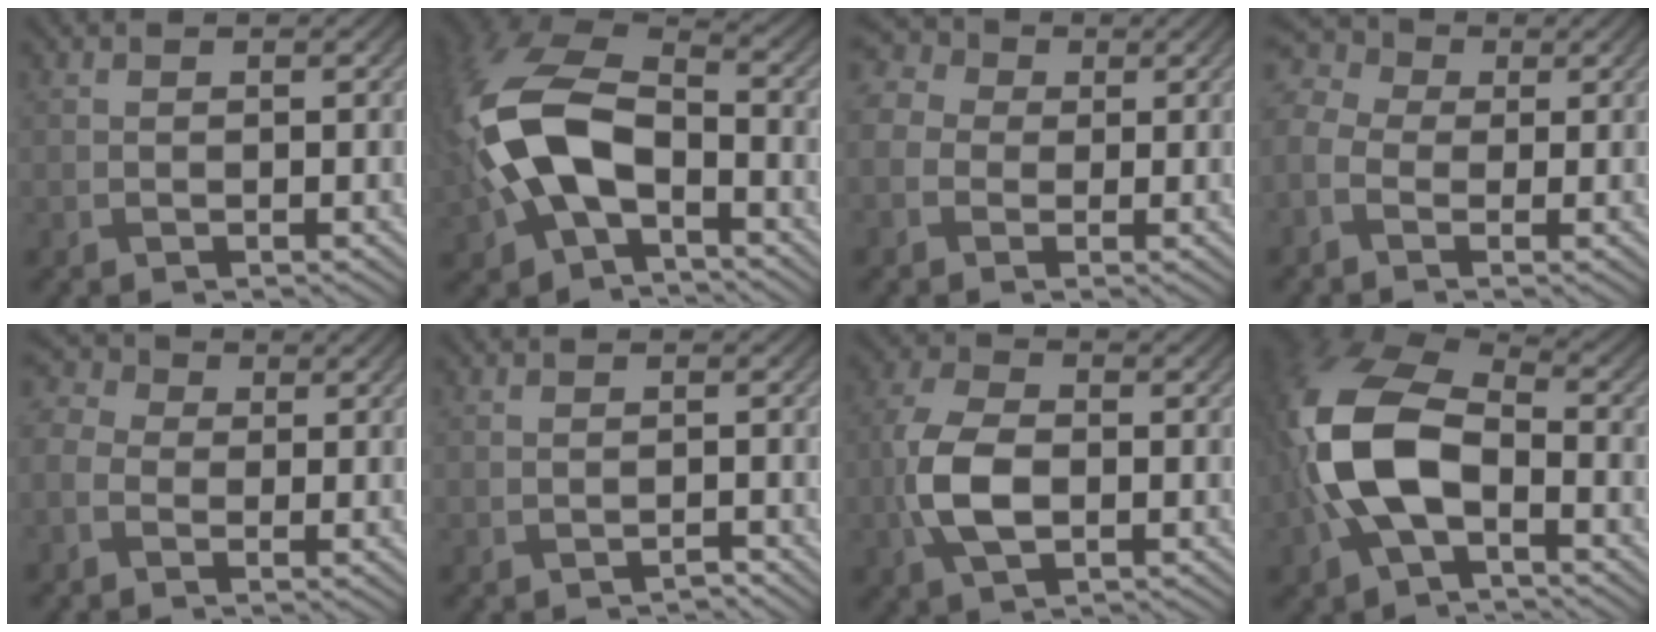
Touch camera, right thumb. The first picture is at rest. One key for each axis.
{"total": 15.5, "fx": -2.9, "fy": 9.3, "fz": 12.0, "tx": -0.302, "ty": -0.008, "tz": -0.064}
{"total": 6.0, "fx": -0.1, "fy": 5.3, "fz": 2.9, "tx": -0.104, "ty": 0.010, "tz": -0.014}
{"total": 6.1, "fx": -1.1, "fy": 4.6, "fz": 3.8, "tx": -0.124, "ty": 0.005, "tz": -0.031}
{"total": 4.6, "fx": -1.0, "fy": 3.7, "fz": 2.5, "tx": -0.081, "ty": 0.009, "tz": -0.037}
{"total": 0.7, "fx": -0.6, "fy": 0.1, "fz": 0.3, "tx": -0.004, "ty": 0.001, "tz": -0.012}
{"total": 7.2, "fx": -1.3, "fy": 4.1, "fz": 5.8, "tx": -0.143, "ty": 0.000, "tz": -0.031}
{"total": 14.1, "fx": -2.3, "fy": 8.0, "fz": 11.3, "tx": -0.279, "ty": 0.005, "tz": -0.061}